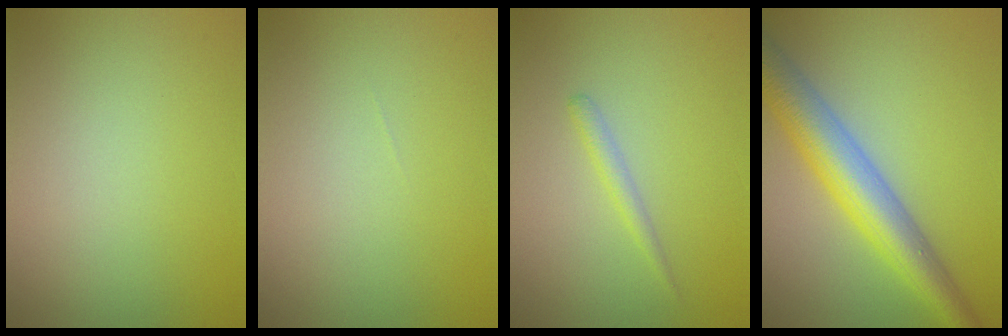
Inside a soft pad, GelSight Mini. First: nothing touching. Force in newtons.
{"total": 0.0}
{"total": 1.2, "press": 1.1, "slide": 0.1}
{"total": 7.0, "press": 7.0, "slide": 0.0}